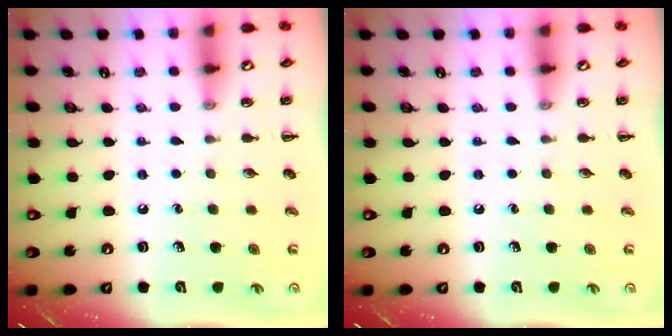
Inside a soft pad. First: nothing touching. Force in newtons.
{"total": 0.0}